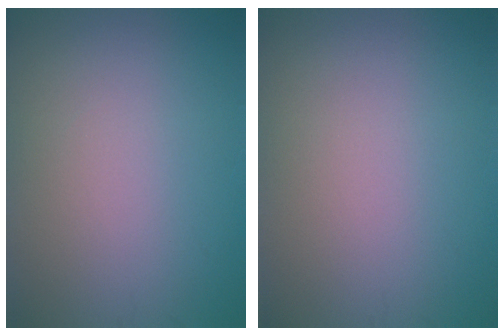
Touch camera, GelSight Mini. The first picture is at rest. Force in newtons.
{"total": 0.0}